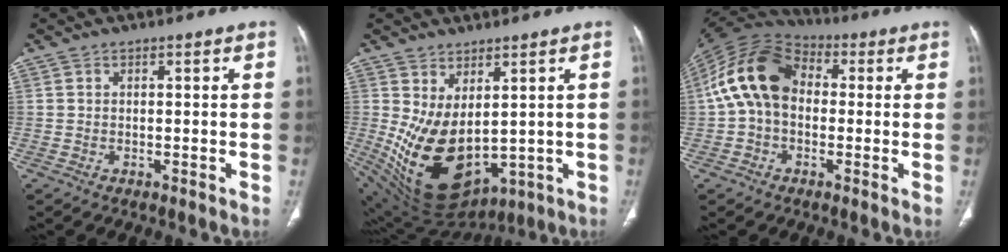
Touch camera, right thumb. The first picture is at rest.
{"total": 15.7, "force": [0.8, 8.9, 12.9], "torque": [-0.217, -0.031, 0.055]}
{"total": 14.8, "force": [0.7, 10.4, 10.5], "torque": [-0.192, 0.038, -0.002]}